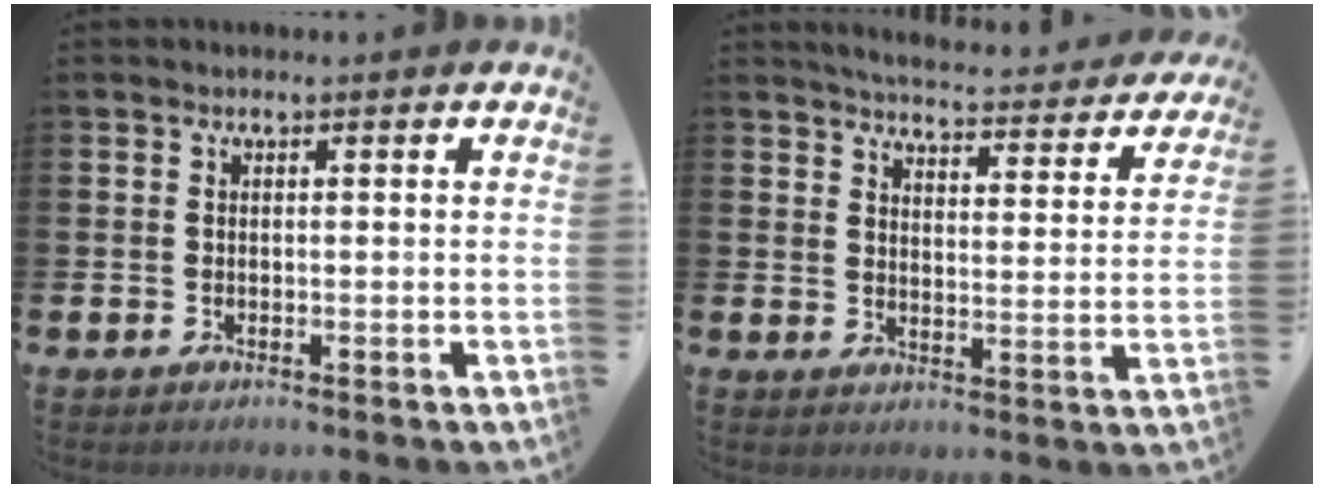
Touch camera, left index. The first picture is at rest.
{"total": 4.6, "force": [4.5, 0.2, 0.8], "torque": [-0.033, -0.039, 0.075]}